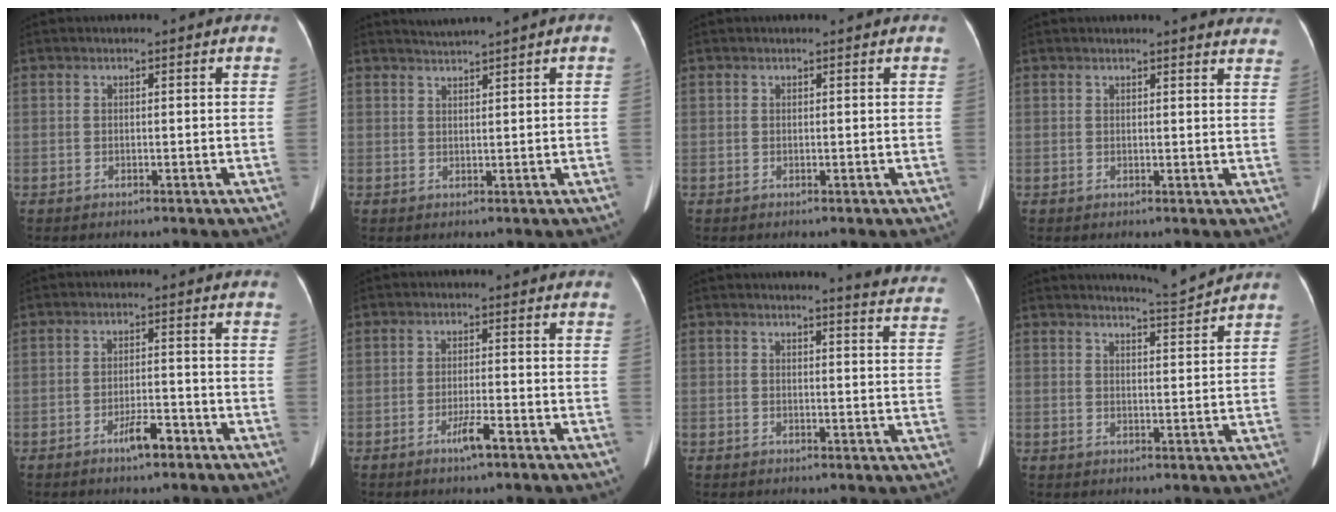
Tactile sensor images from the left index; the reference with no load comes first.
{"total": 1.5, "force": [1.4, -0.5, 0.1], "torque": [0.001, 0.006, 0.032]}
{"total": 0.8, "force": [0.8, 0.2, 0.2], "torque": [-0.012, 0.012, 0.009]}
{"total": 11.1, "force": [10.6, 1.5, 2.9], "torque": [-0.010, -0.027, 0.091]}
{"total": 3.9, "force": [-2.7, 0.9, 2.7], "torque": [-0.050, -0.004, -0.046]}
{"total": 3.3, "force": [-2.2, 0.2, 2.5], "torque": [-0.049, -0.008, -0.039]}
{"total": 9.9, "force": [9.8, -0.1, 1.9], "torque": [-0.006, -0.068, 0.079]}
{"total": 4.0, "force": [3.7, -1.5, -0.4], "torque": [-0.008, -0.022, 0.060]}